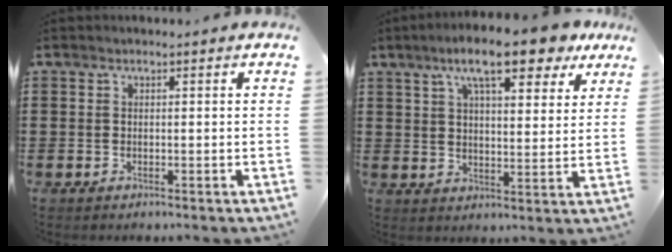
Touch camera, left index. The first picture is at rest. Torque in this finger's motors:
{"motor_torque": [1.42, -0.71, 1.05, 0.21]}